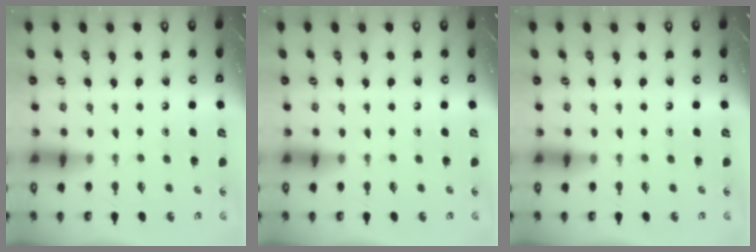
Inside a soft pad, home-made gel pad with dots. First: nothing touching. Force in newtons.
{"total": 0.0}
{"total": 0.0}